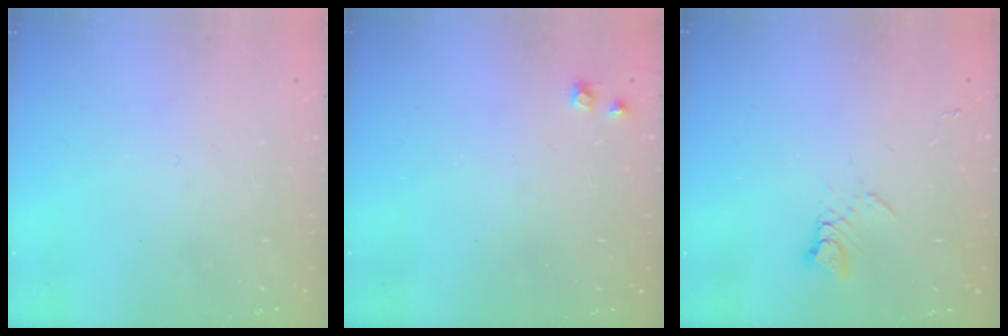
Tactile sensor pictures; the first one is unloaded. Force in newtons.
{"total": 4.8, "press": 4.8, "slide": 0.7}
{"total": 2.5, "press": 2.5, "slide": 0.3}